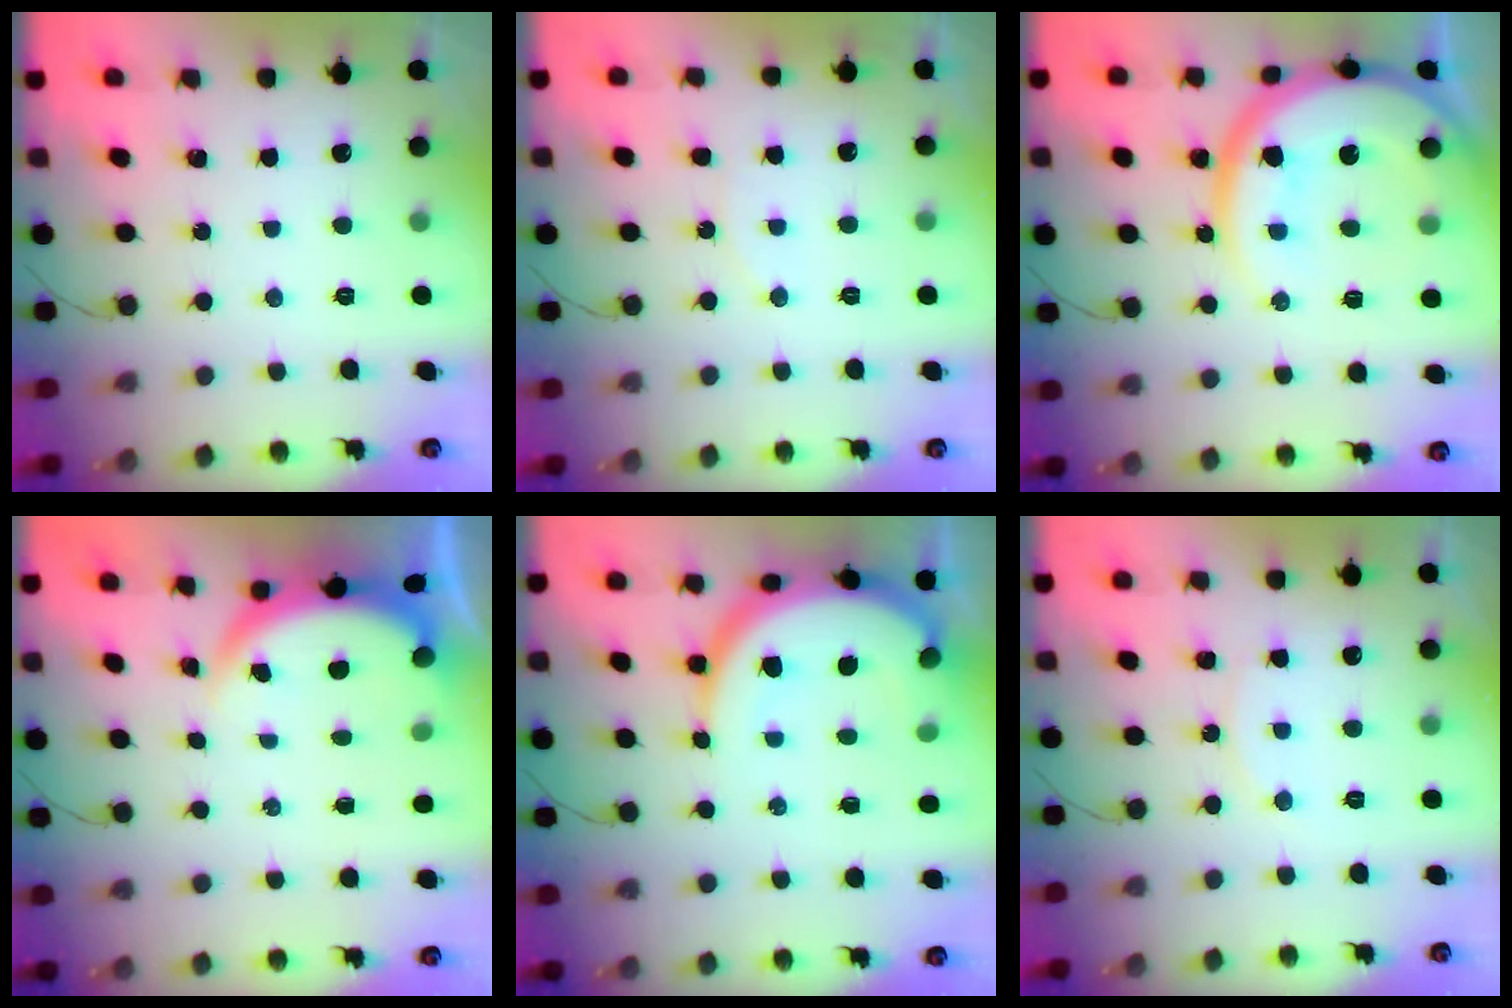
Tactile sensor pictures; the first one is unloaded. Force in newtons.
{"total": 5.1, "press": 4.7, "slide": 2.2}
{"total": 19.7, "press": 19.5, "slide": 2.3}
{"total": 3.8, "press": 3.8, "slide": 0.2}
{"total": 13.0, "press": 12.9, "slide": 1.5}
{"total": 7.1, "press": 7.0, "slide": 0.6}